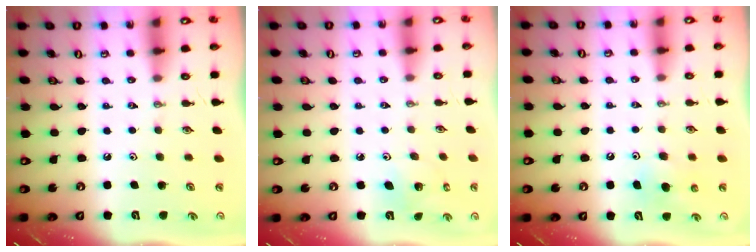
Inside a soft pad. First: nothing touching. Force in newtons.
{"total": 3.7, "press": 3.7, "slide": 0.2}
{"total": 4.9, "press": 4.5, "slide": 1.7}